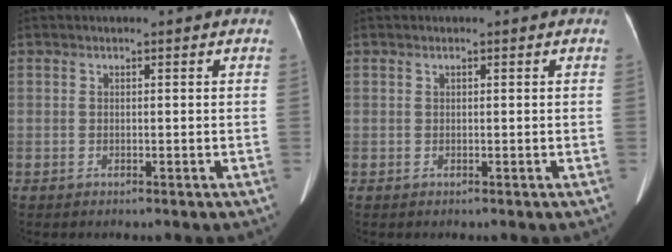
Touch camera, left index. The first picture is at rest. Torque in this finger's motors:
{"motor_torque": [0.02, 0.00, 0.00, 0.01]}